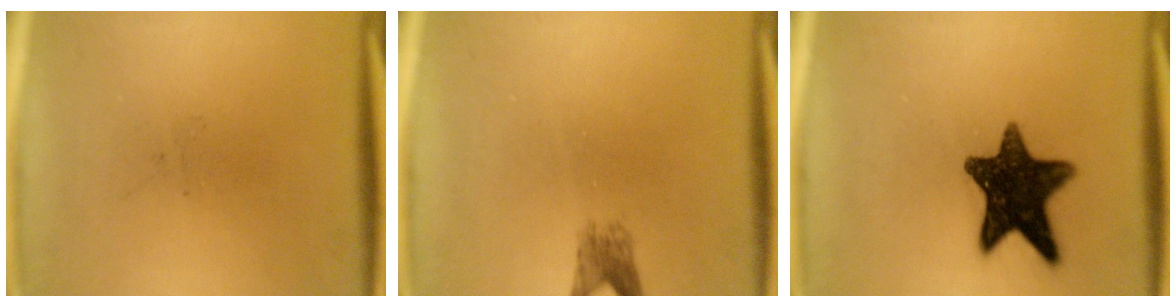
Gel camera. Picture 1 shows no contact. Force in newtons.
{"total": 2.2}
{"total": 13.6}